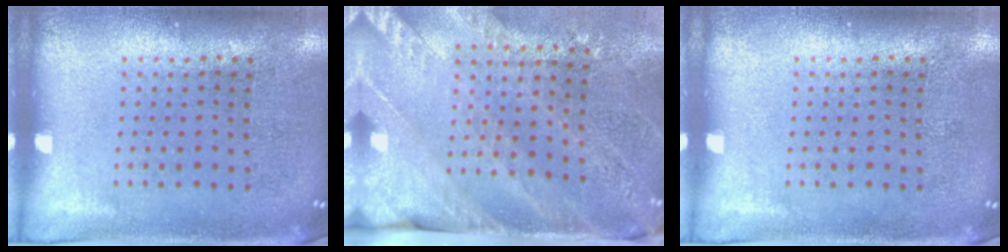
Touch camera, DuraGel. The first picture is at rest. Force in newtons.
{"total": 3.4, "press": 2.9, "slide": 1.8}
{"total": 0.0}